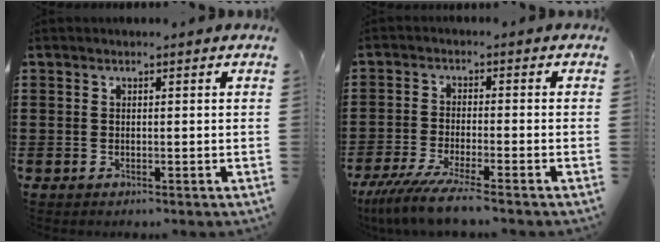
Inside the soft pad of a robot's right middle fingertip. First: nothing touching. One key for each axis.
{"total": 5.9, "fx": -4.9, "fy": -0.1, "fz": 3.2, "tx": -0.079, "ty": -0.022, "tz": -0.098}